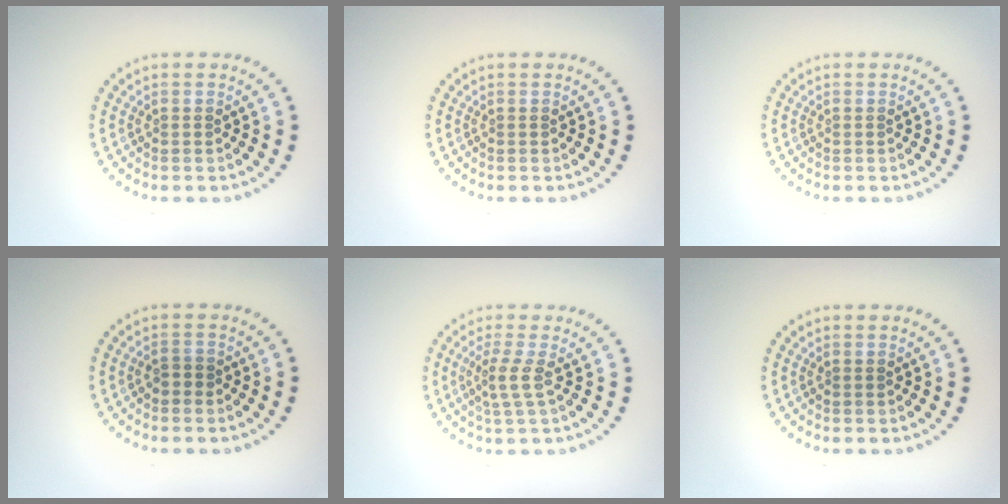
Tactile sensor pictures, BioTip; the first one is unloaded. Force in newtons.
{"total": 0.0}
{"total": 0.0}
{"total": 1.0, "press": 0.9, "slide": 0.3}
{"total": 2.2, "press": 1.5, "slide": 1.5}
{"total": 0.0}